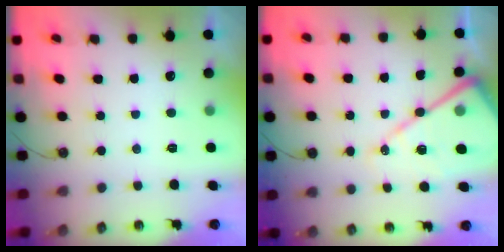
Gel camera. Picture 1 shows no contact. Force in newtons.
{"total": 18.3, "press": 18.2, "slide": 1.9}